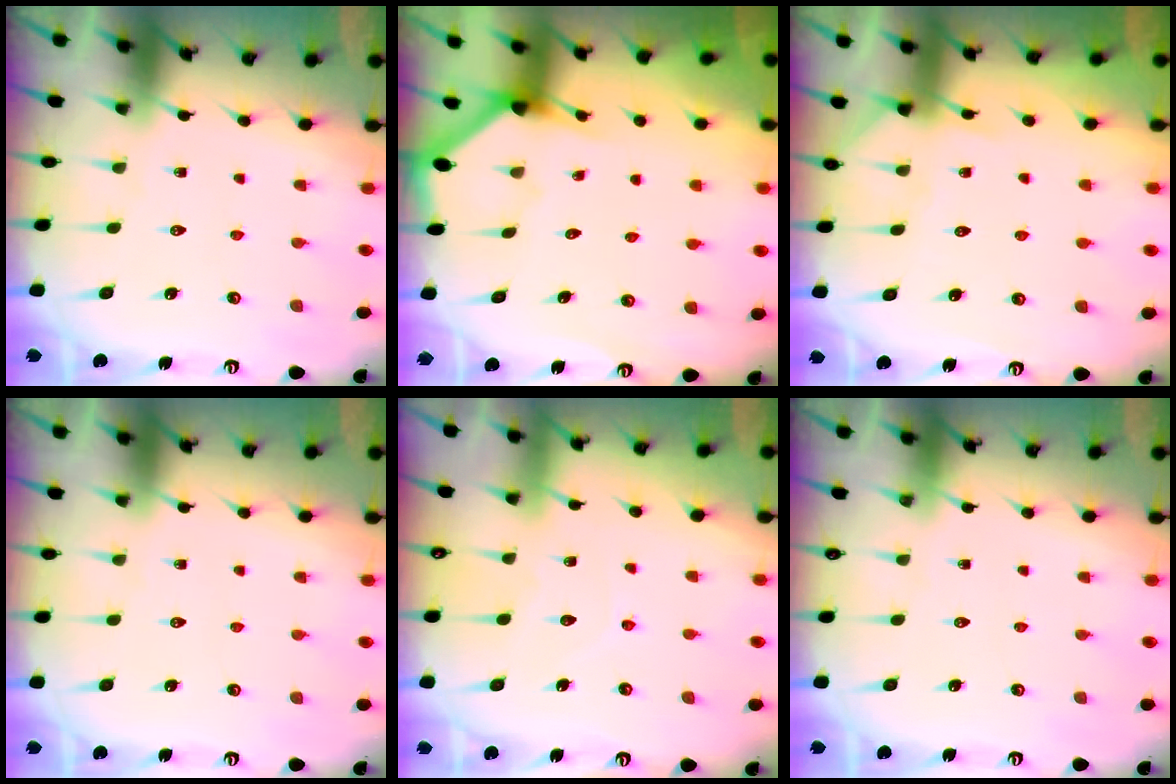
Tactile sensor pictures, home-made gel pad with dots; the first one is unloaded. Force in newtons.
{"total": 2.5, "press": 2.5, "slide": 0.2}
{"total": 6.1, "press": 6.1, "slide": 0.6}
{"total": 0.0}
{"total": 4.8, "press": 4.8, "slide": 0.1}
{"total": 0.0}